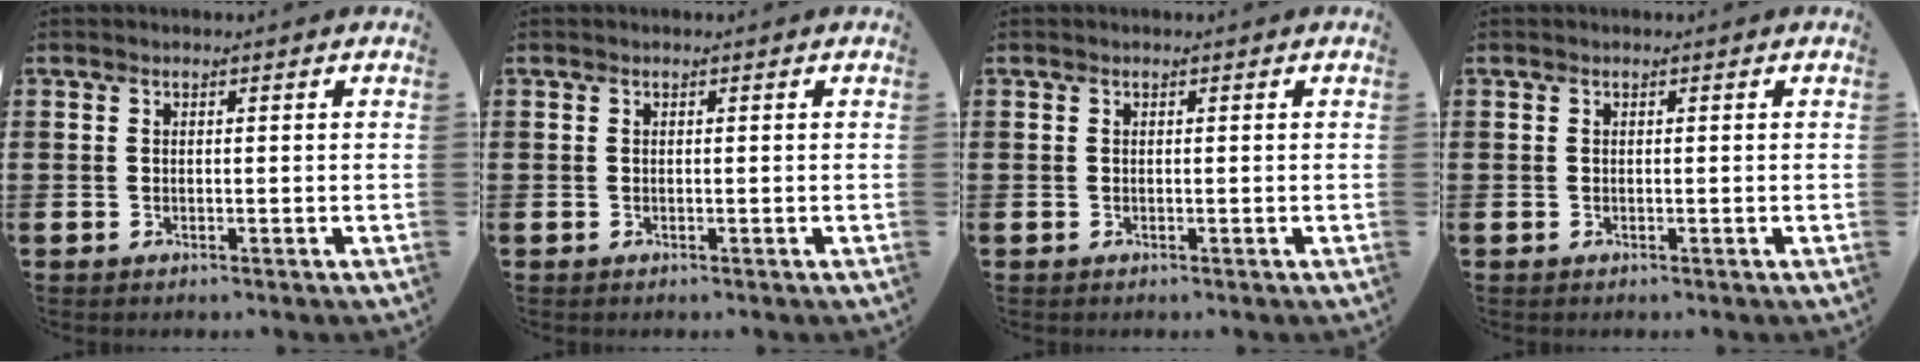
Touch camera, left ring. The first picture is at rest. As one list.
[{"total": 0.0}, {"total": 0.0}, {"total": 0.0}]